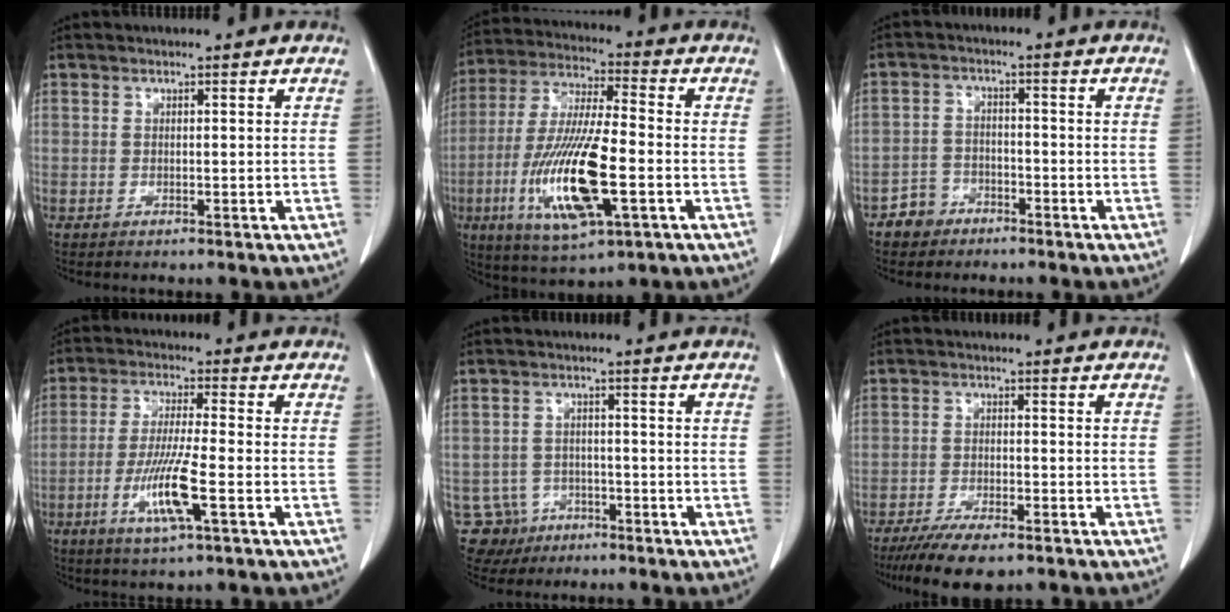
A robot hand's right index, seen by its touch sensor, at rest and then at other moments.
{"total": 16.9, "force": [-4.8, 3.5, 15.9], "torque": [-0.327, -0.018, -0.082]}
{"total": 4.1, "force": [-2.9, 2.9, 0.1], "torque": [-0.002, 0.011, -0.053]}
{"total": 9.2, "force": [-3.2, 0.3, 8.7], "torque": [-0.172, -0.014, -0.061]}
{"total": 6.0, "force": [-3.2, 5.1, 0.1], "torque": [-0.002, 0.008, -0.047]}
{"total": 8.0, "force": [-6.0, 2.0, 4.9], "torque": [-0.080, -0.015, -0.096]}